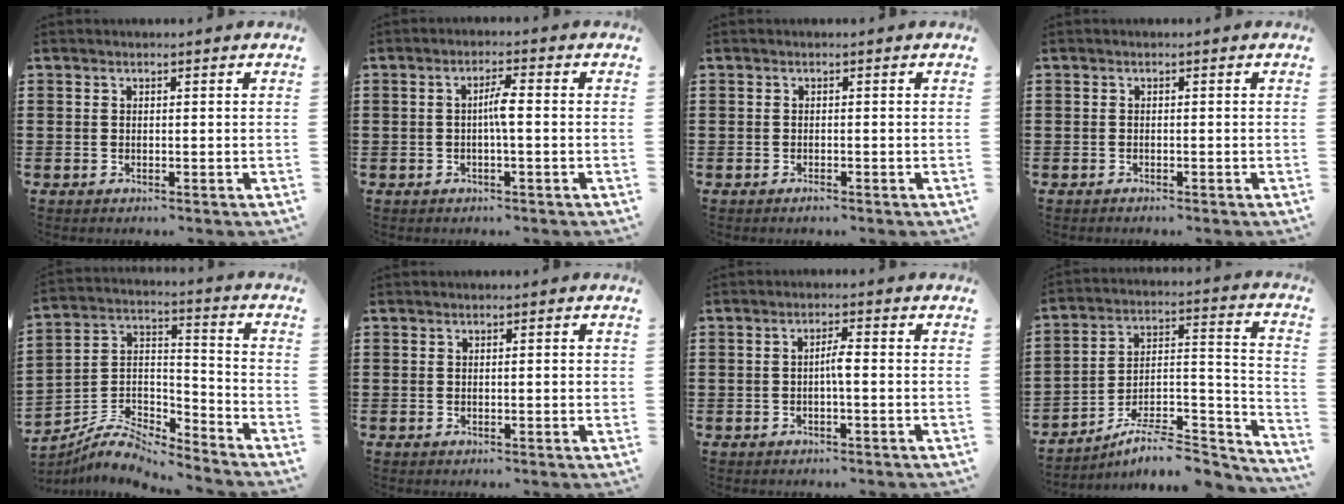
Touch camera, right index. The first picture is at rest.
{"total": 3.1, "force": [-0.4, 0.3, 3.1], "torque": [-0.057, -0.002, -0.009]}
{"total": 0.7, "force": [-0.6, 0.2, 0.4], "torque": [-0.010, -0.005, -0.010]}
{"total": 0.6, "force": [-0.6, 0.1, 0.1], "torque": [-0.004, -0.002, -0.013]}
{"total": 7.0, "force": [-6.5, 1.8, 2.1], "torque": [-0.059, 0.000, -0.131]}
{"total": 1.0, "force": [0.0, 0.1, 1.0], "torque": [-0.018, -0.001, 0.000]}
{"total": 2.5, "force": [-0.5, 0.3, 2.5], "torque": [-0.047, 0.001, -0.010]}
{"total": 8.0, "force": [-6.6, 2.0, 4.0], "torque": [-0.063, 0.005, -0.127]}